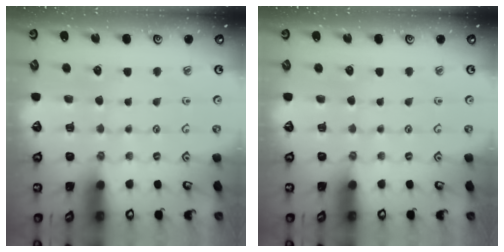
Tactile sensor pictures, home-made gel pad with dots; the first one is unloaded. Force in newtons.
{"total": 0.0}